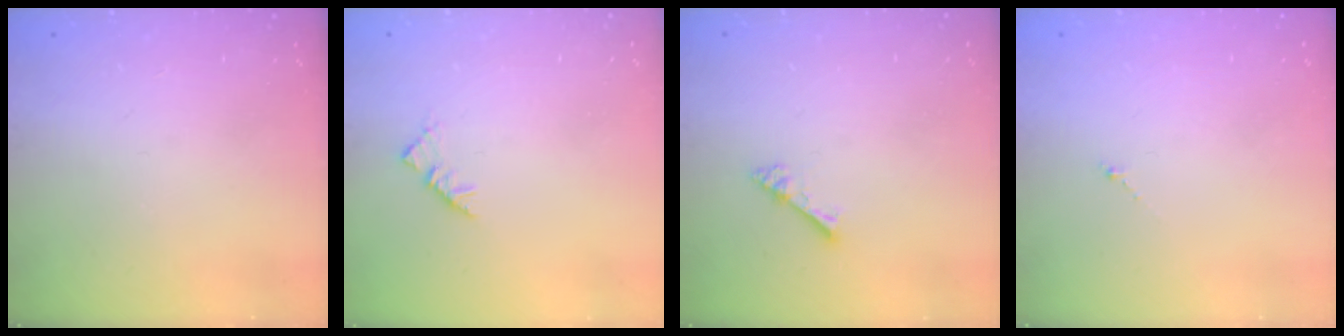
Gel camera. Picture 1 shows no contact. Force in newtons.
{"total": 2.9, "press": 2.8, "slide": 0.7}
{"total": 2.7, "press": 2.7, "slide": 0.2}
{"total": 0.0}